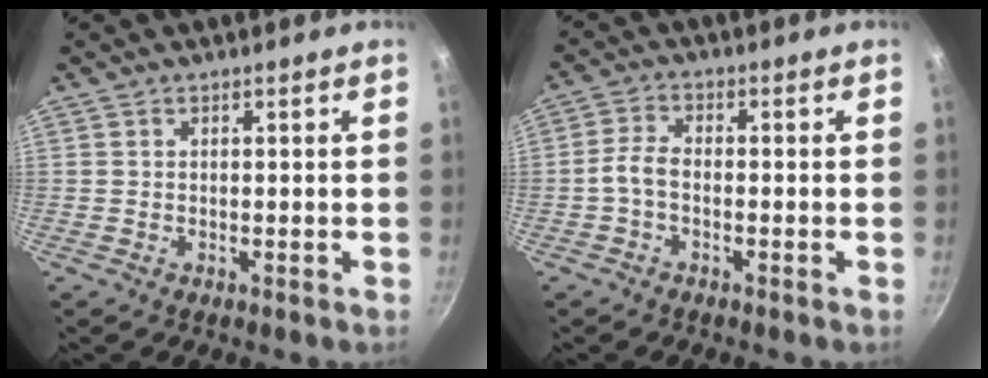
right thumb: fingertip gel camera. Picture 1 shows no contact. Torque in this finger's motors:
{"motor_torque": [-0.22, 0.13, 0.53, -0.42, 0.01]}